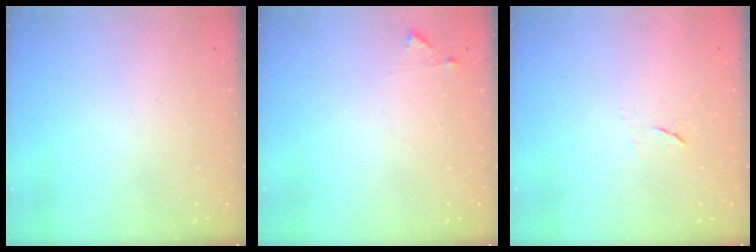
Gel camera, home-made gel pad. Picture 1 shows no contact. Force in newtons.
{"total": 4.4, "press": 4.3, "slide": 0.4}
{"total": 4.6, "press": 4.6, "slide": 0.7}